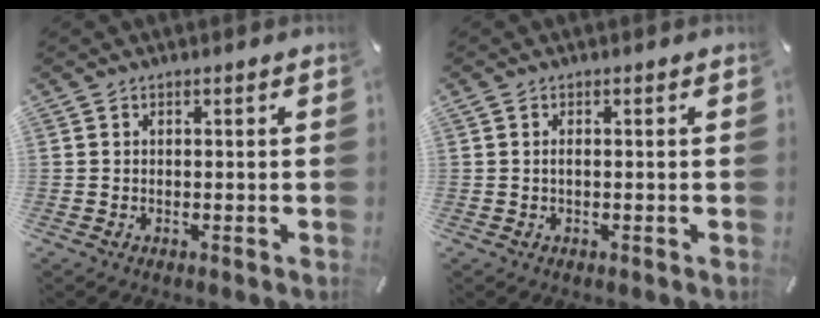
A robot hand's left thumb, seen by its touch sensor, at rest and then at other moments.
{"total": 1.1, "force": [-0.2, 0.3, 1.0], "torque": [-0.019, 0.000, -0.003]}